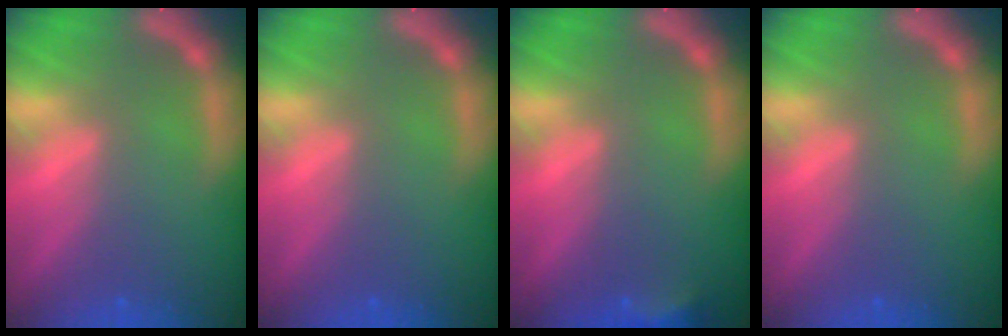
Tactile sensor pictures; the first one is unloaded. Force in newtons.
{"total": 0.0}
{"total": 2.4}
{"total": 0.0}